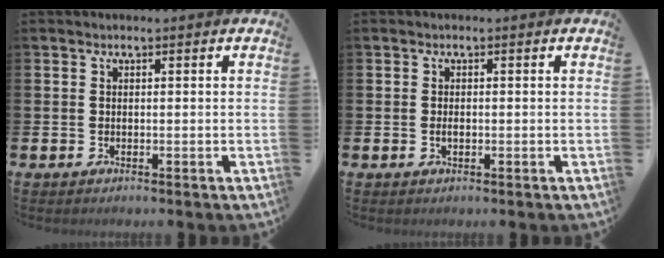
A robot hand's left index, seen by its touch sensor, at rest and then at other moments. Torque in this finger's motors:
{"motor_torque": [0.26, 0.03, 0.09, 0.03]}